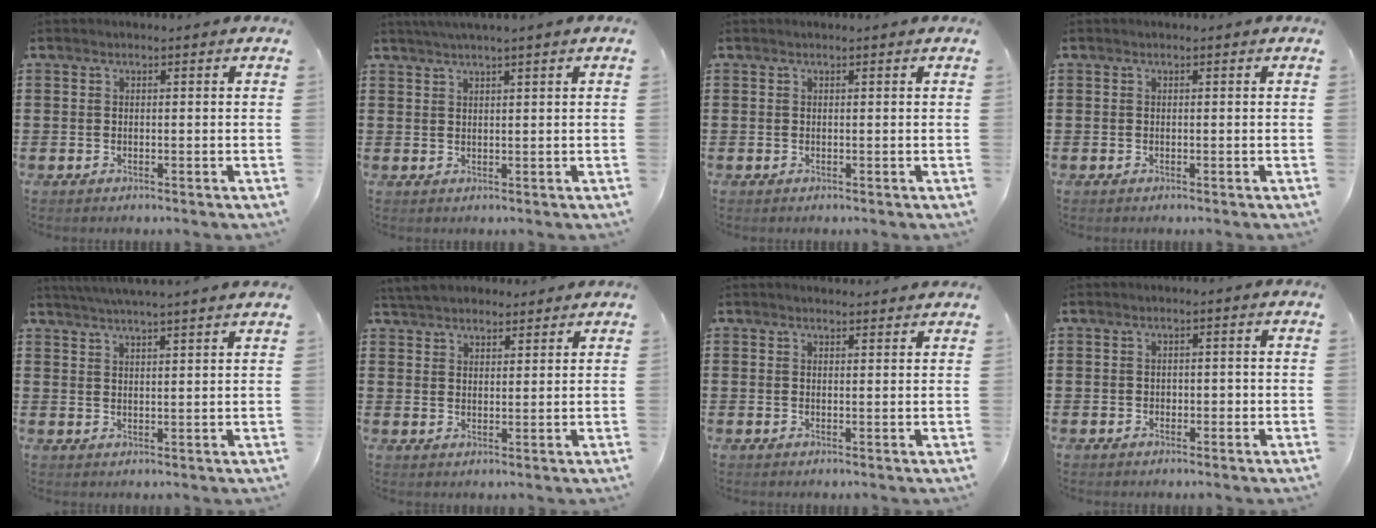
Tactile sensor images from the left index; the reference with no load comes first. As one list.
[{"total": 1.9, "force": [1.5, -0.5, 1.1], "torque": [-0.022, -0.002, 0.028]}, {"total": 0.0}, {"total": 0.0}, {"total": 3.7, "force": [3.5, -1.0, 0.9], "torque": [-0.028, -0.013, 0.062]}, {"total": 4.5, "force": [4.2, 1.2, 0.8], "torque": [-0.030, -0.005, 0.081]}, {"total": 1.4, "force": [1.4, 0.1, 0.3], "torque": [-0.008, 0.001, 0.027]}, {"total": 0.9, "force": [-0.1, 0.7, 0.6], "torque": [-0.014, 0.003, -0.003]}]